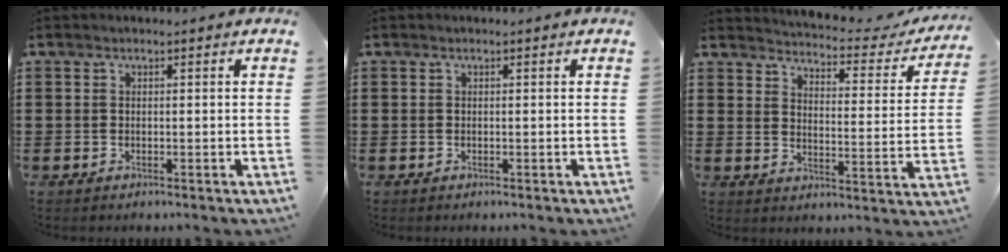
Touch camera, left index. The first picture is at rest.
{"total": 0.0}
{"total": 3.2, "force": [3.1, 0.1, 0.8], "torque": [-0.031, -0.031, 0.044]}